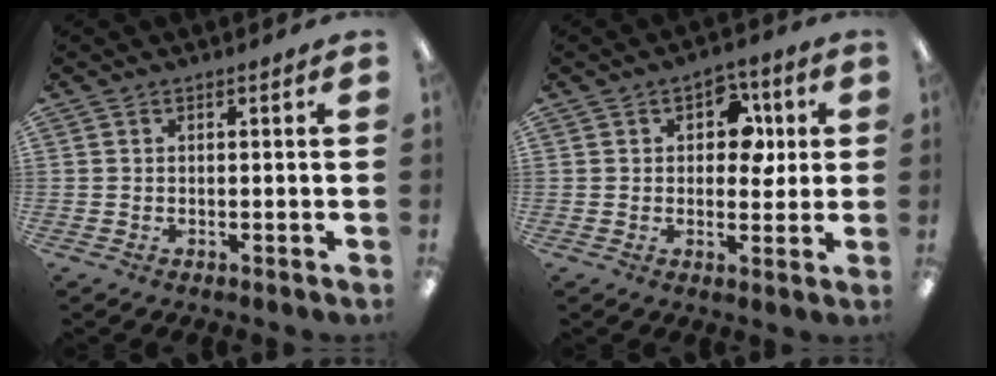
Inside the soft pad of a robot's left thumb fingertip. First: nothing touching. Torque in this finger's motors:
{"motor_torque": [-0.17, 0.13, 0.15, 0.39, 0.01]}